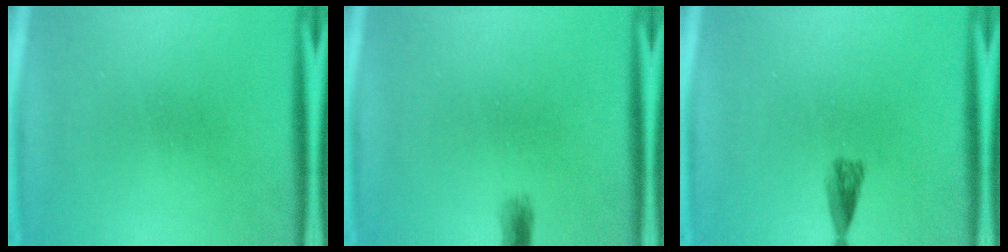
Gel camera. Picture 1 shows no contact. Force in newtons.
{"total": 1.4}
{"total": 2.0}